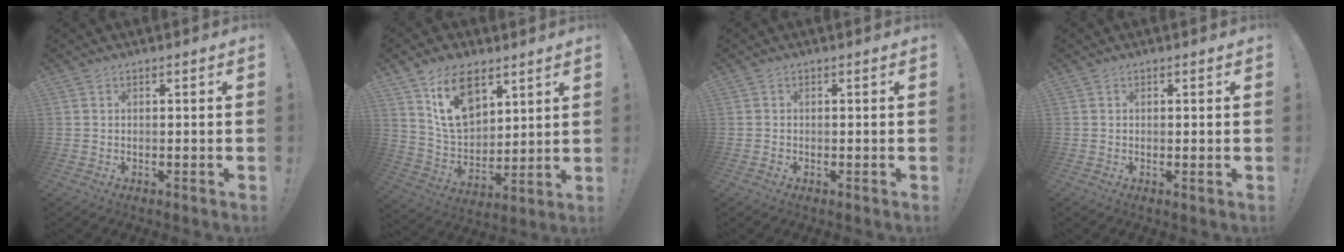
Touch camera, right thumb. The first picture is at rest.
{"total": 15.1, "force": [8.3, 9.2, 8.6], "torque": [-0.149, -0.039, 0.156]}
{"total": 0.7, "force": [-0.5, 0.5, 0.1], "torque": [-0.008, 0.005, -0.007]}
{"total": 0.8, "force": [0.4, -0.1, 0.7], "torque": [-0.006, -0.003, 0.005]}